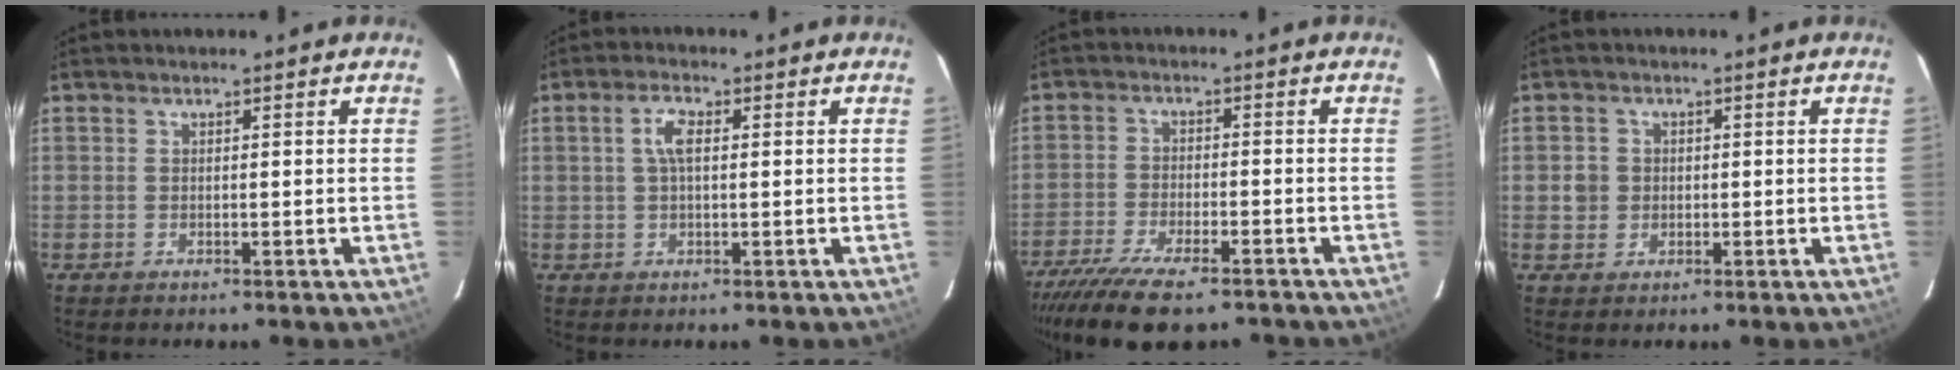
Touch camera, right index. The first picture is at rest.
{"total": 3.5, "force": [0.6, 1.4, 3.1], "torque": [-0.064, 0.008, 0.012]}
{"total": 13.7, "force": [-10.9, 3.7, 7.5], "torque": [-0.165, -0.038, -0.185]}
{"total": 3.0, "force": [-0.2, 2.9, 0.5], "torque": [-0.010, 0.004, -0.002]}